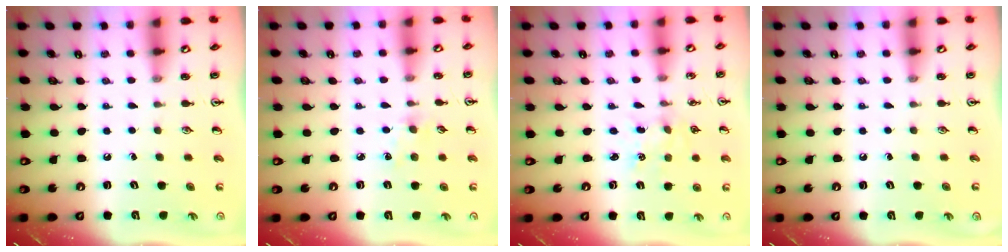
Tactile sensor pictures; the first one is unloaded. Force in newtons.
{"total": 2.6, "press": 2.5, "slide": 0.5}
{"total": 2.2, "press": 2.2, "slide": 0.3}
{"total": 0.0}